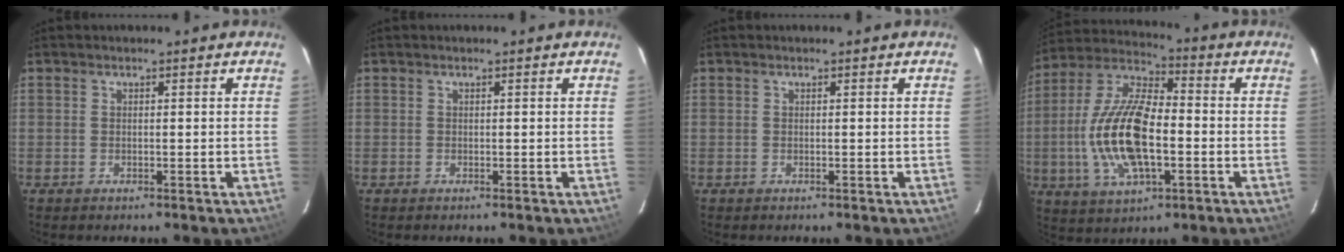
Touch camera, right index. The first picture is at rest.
{"total": 0.0}
{"total": 0.0}
{"total": 17.5, "force": [-3.0, 7.5, 15.5], "torque": [-0.323, 0.002, -0.059]}